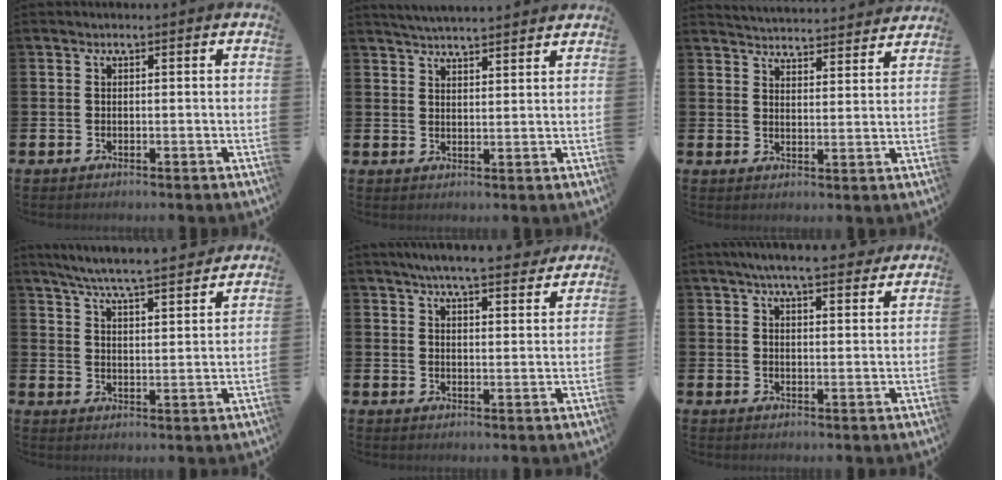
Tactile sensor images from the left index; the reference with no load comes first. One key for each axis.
{"total": 4.0, "fx": 4.0, "fy": -0.1, "fz": 0.2, "tx": -0.008, "ty": -0.021, "tz": 0.073}
{"total": 4.8, "fx": 4.8, "fy": 0.4, "fz": -0.2, "tx": 0.001, "ty": -0.043, "tz": 0.082}
{"total": 6.6, "fx": 6.3, "fy": -0.1, "fz": 1.8, "tx": -0.050, "ty": -0.045, "tz": 0.109}
{"total": 6.3, "fx": 6.0, "fy": 0.3, "fz": 1.8, "tx": -0.039, "ty": -0.033, "tz": 0.105}
{"total": 6.1, "fx": 5.7, "fy": 0.6, "fz": 2.1, "tx": -0.042, "ty": -0.023, "tz": 0.100}